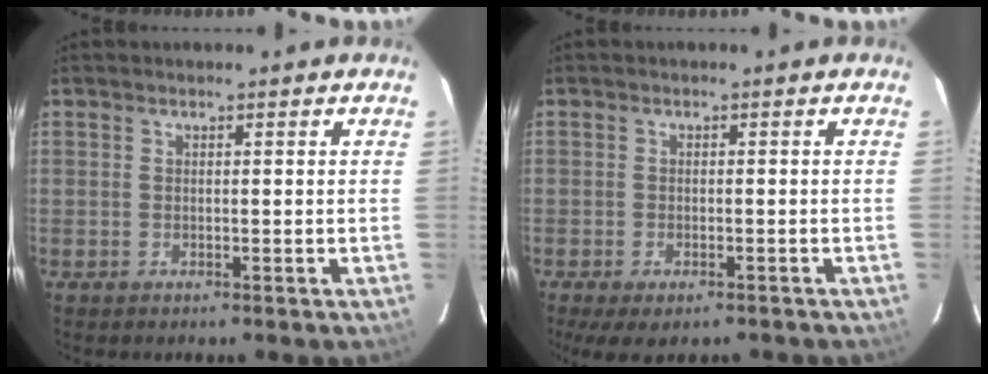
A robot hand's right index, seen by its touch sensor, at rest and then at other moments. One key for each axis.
{"total": 7.4, "fx": -5.2, "fy": 2.7, "fz": 4.4, "tx": -0.098, "ty": -0.029, "tz": -0.078}